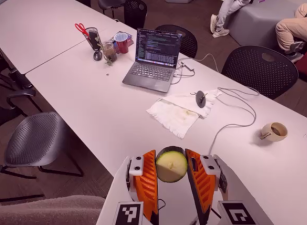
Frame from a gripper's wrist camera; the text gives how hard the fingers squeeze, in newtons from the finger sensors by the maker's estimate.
{"total": 10.4, "left": 10.7, "right": 10.1}